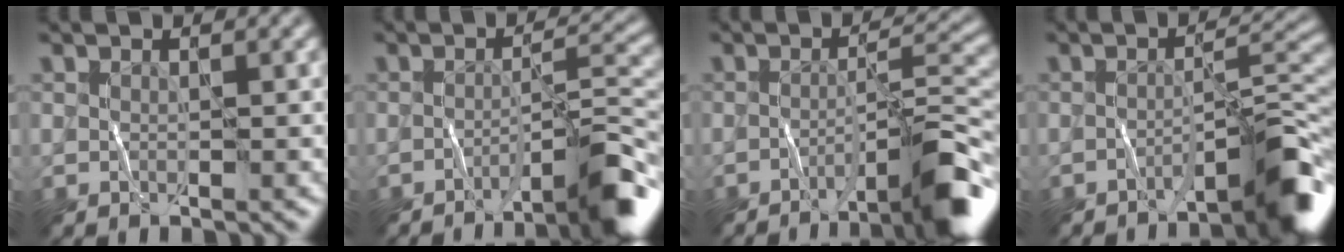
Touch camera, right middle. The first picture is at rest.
{"total": 6.0, "force": [-3.9, 0.6, 4.5], "torque": [-0.051, 0.019, -0.063]}
{"total": 7.2, "force": [-4.3, 0.9, 5.7], "torque": [-0.070, 0.018, -0.072]}
{"total": 5.0, "force": [-3.5, 0.3, 3.5], "torque": [-0.045, 0.019, -0.059]}